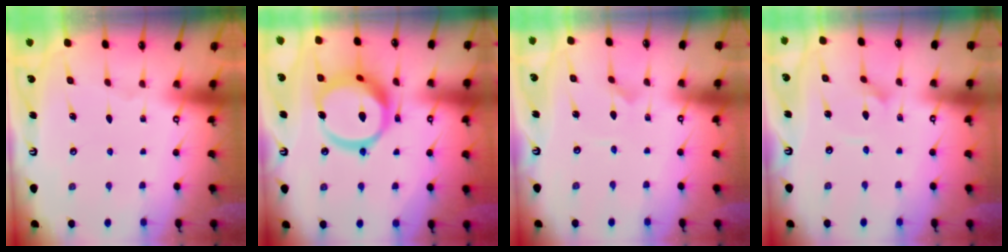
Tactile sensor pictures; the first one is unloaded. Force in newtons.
{"total": 19.1, "press": 19.0, "slide": 2.3}
{"total": 0.0}
{"total": 2.3, "press": 2.3, "slide": 0.1}